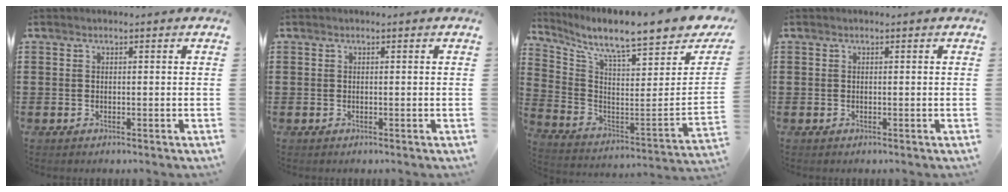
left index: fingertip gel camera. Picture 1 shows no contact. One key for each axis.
{"total": 0.0}
{"total": 8.0, "fx": 6.8, "fy": 0.3, "fz": 4.3, "tx": -0.108, "ty": -0.068, "tz": 0.108}
{"total": 0.0}